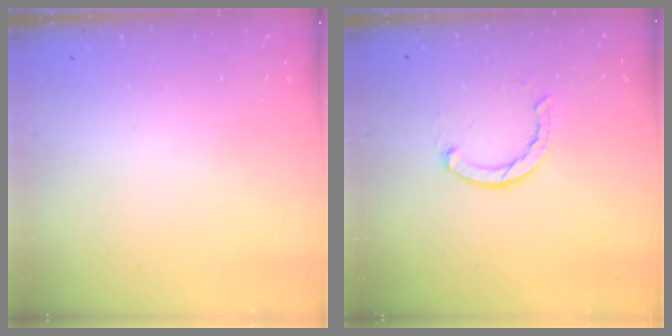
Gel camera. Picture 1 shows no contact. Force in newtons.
{"total": 2.4, "press": 2.3, "slide": 0.4}